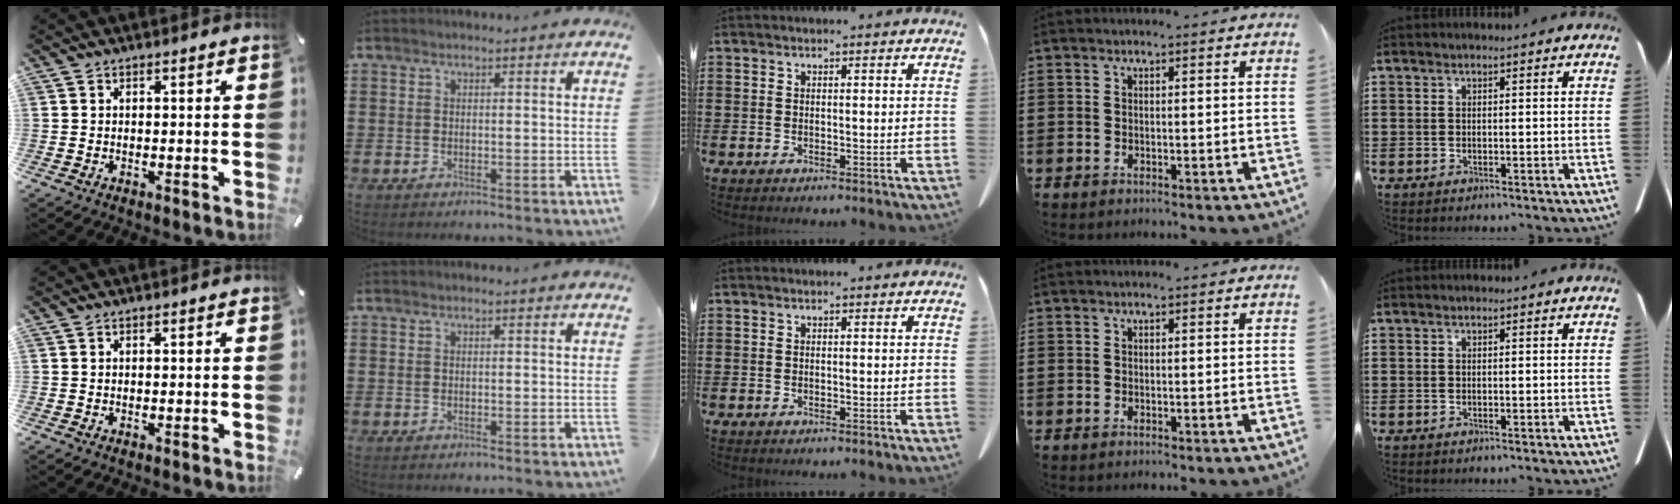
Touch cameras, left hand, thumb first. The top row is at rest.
{}